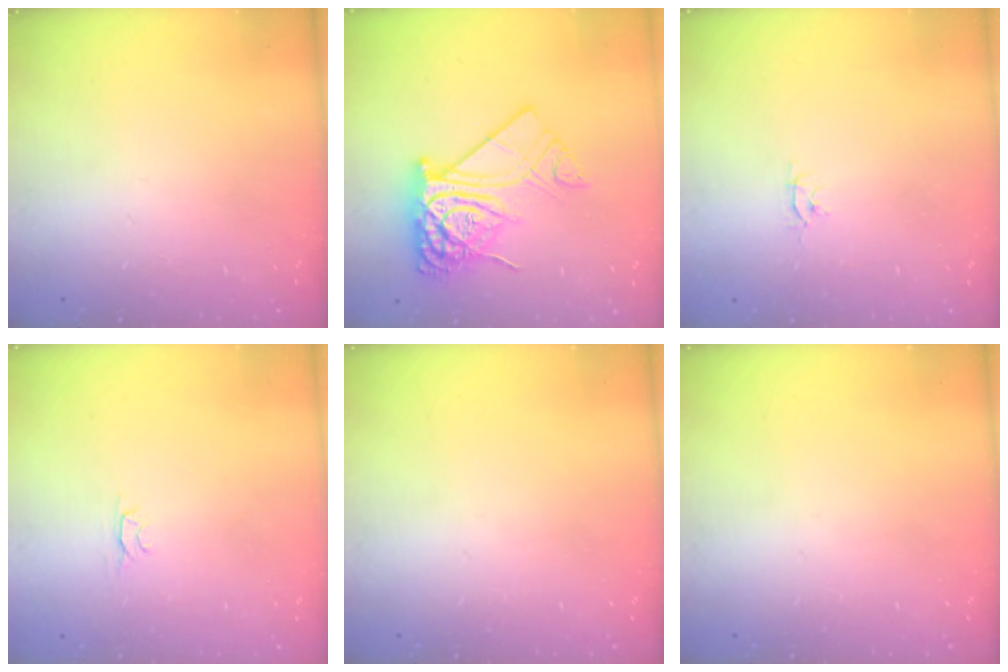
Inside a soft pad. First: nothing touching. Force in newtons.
{"total": 14.7, "press": 14.7, "slide": 1.5}
{"total": 2.6, "press": 2.6, "slide": 0.3}
{"total": 2.4, "press": 2.3, "slide": 0.5}
{"total": 0.0}
{"total": 0.0}